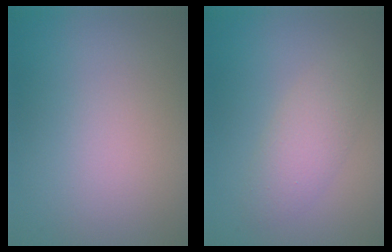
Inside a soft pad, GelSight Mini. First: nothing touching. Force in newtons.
{"total": 2.7, "press": 2.7, "slide": 0.1}